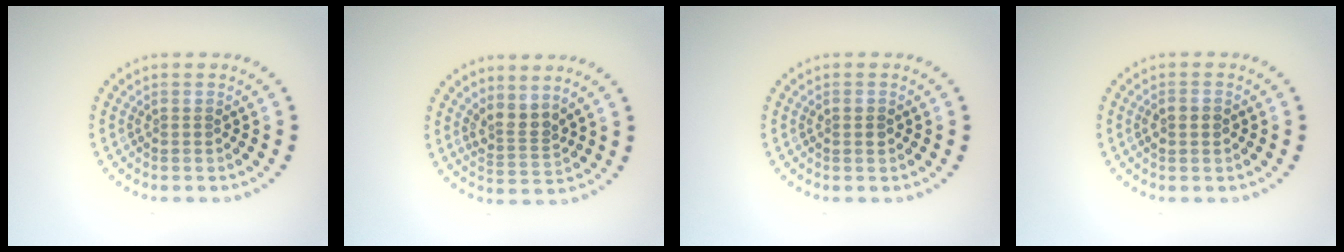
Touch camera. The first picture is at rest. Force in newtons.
{"total": 2.6, "press": 1.9, "slide": 1.7}
{"total": 1.2, "press": 1.2, "slide": 0.0}
{"total": 1.4, "press": 1.4, "slide": 0.1}